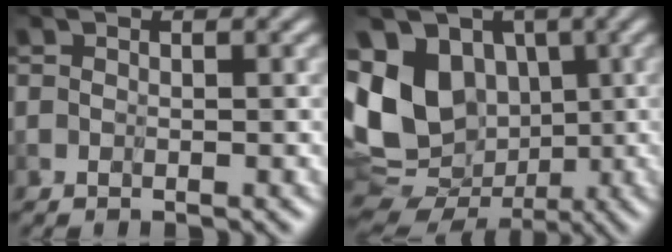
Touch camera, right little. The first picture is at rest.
{"total": 8.9, "force": [1.0, 7.1, 5.2], "torque": [-0.121, -0.004, 0.023]}